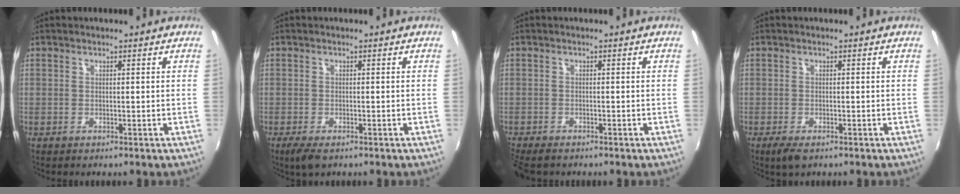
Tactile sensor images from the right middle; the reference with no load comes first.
{"total": 3.3, "force": [-2.2, 1.2, 2.2], "torque": [-0.049, -0.014, -0.038]}
{"total": 4.6, "force": [-3.9, 1.3, 2.0], "torque": [-0.052, -0.028, -0.073]}
{"total": 3.0, "force": [-2.0, 1.1, 2.0], "torque": [-0.045, -0.012, -0.035]}